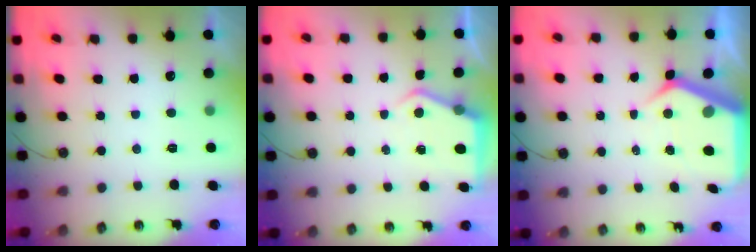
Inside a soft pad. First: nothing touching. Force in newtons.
{"total": 6.1, "press": 6.0, "slide": 0.9}
{"total": 7.6, "press": 7.6, "slide": 0.8}